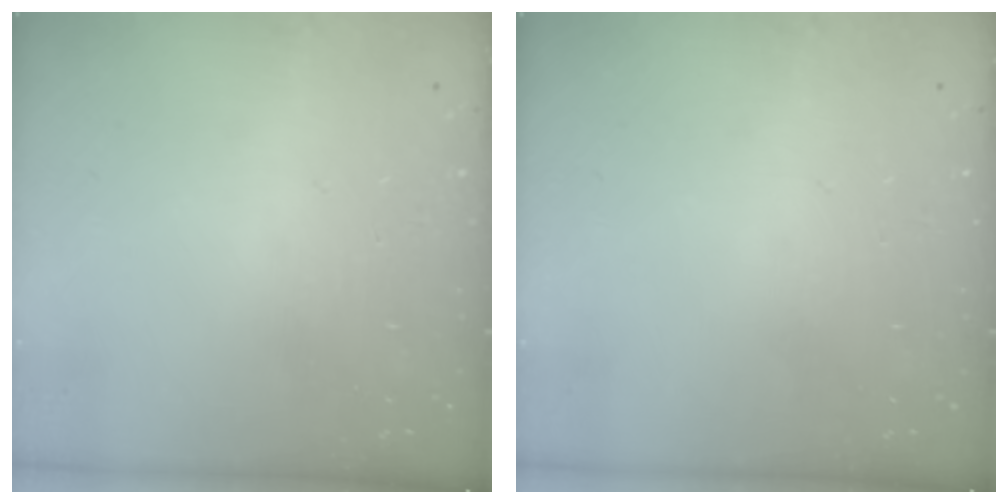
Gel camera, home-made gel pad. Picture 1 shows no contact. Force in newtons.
{"total": 0.0}